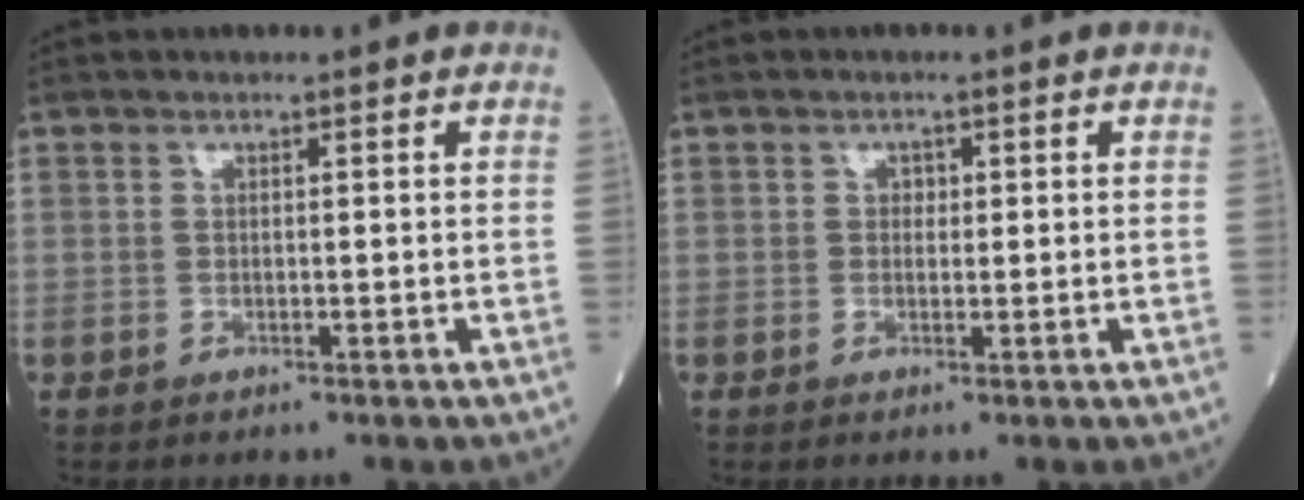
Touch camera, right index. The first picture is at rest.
{"total": 1.0, "force": [0.1, 0.8, 0.5], "torque": [-0.005, 0.003, 0.000]}